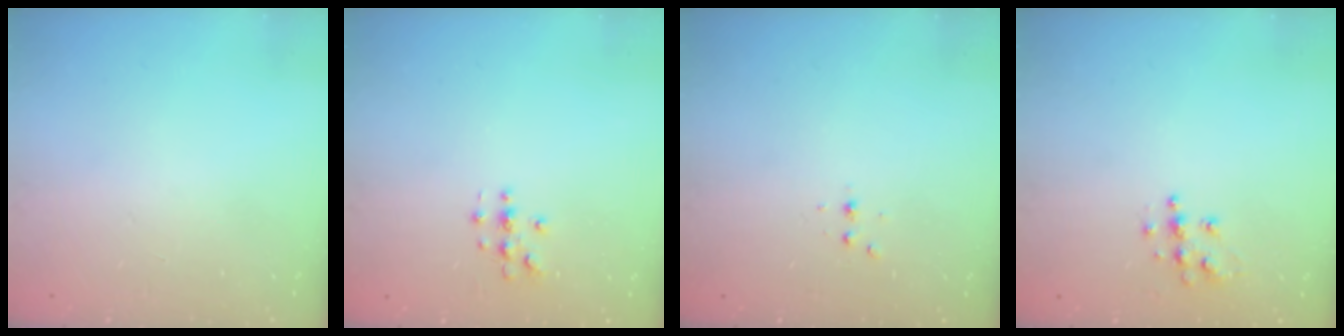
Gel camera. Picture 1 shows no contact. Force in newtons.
{"total": 2.9, "press": 2.9, "slide": 0.3}
{"total": 2.3, "press": 2.3, "slide": 0.3}
{"total": 7.7, "press": 7.7, "slide": 0.3}